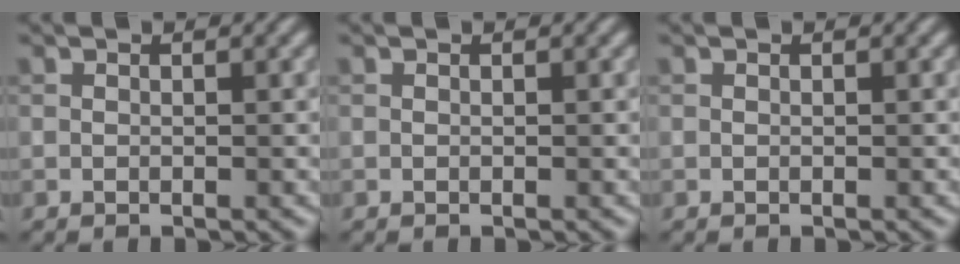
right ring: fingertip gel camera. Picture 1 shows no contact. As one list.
[{"total": 0.0}, {"total": 0.0}]